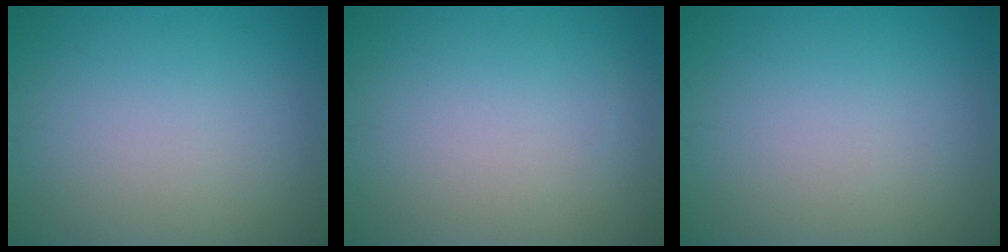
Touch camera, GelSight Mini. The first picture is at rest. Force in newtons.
{"total": 0.0}
{"total": 0.0}